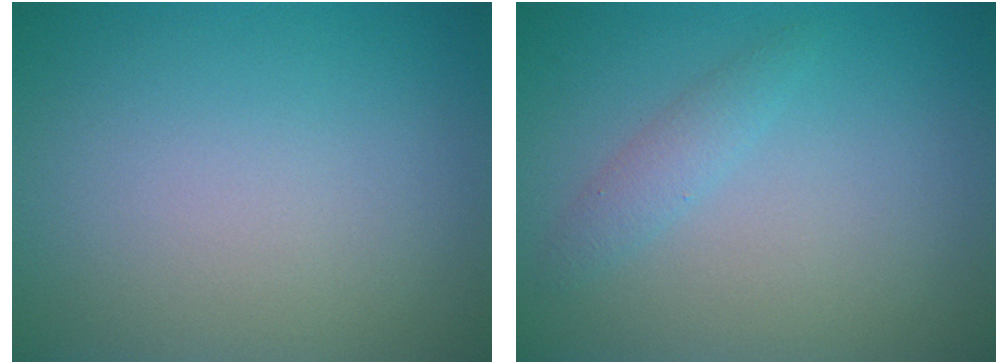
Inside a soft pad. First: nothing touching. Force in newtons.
{"total": 1.5, "press": 1.5, "slide": 0.1}